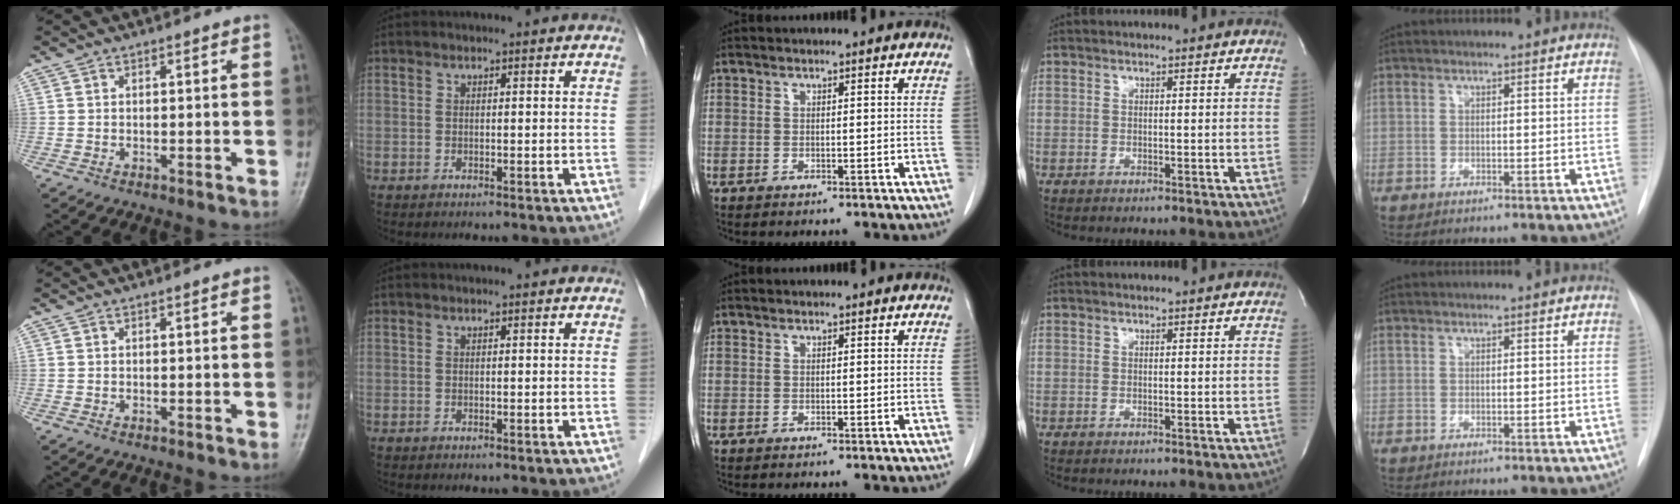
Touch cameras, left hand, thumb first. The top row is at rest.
{}